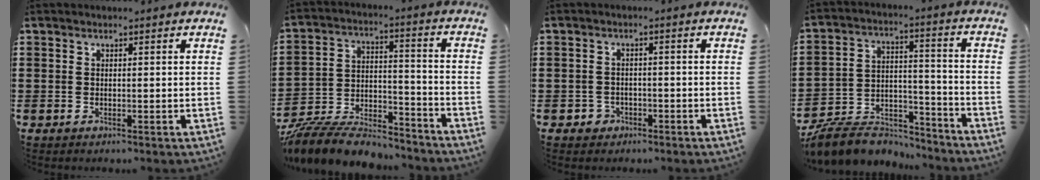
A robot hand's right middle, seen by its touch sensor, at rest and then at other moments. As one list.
[{"total": 10.0, "force": [-9.6, 1.7, 2.1], "torque": [-0.038, 0.020, -0.189]}, {"total": 1.9, "force": [-1.4, 1.3, 0.1], "torque": [-0.009, 0.000, -0.031]}, {"total": 8.0, "force": [-7.6, 2.5, 1.2], "torque": [-0.030, 0.012, -0.149]}]